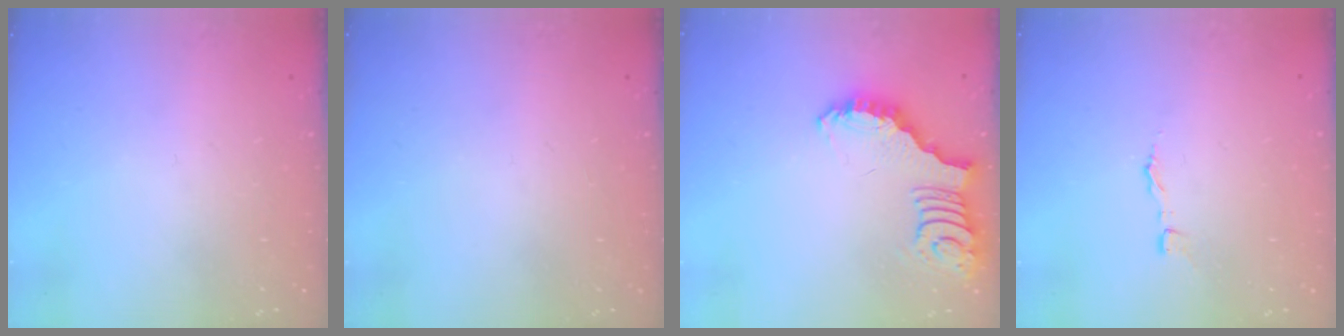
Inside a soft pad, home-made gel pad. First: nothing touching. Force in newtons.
{"total": 0.0}
{"total": 2.4, "press": 2.4, "slide": 0.5}
{"total": 2.9, "press": 2.9, "slide": 0.3}